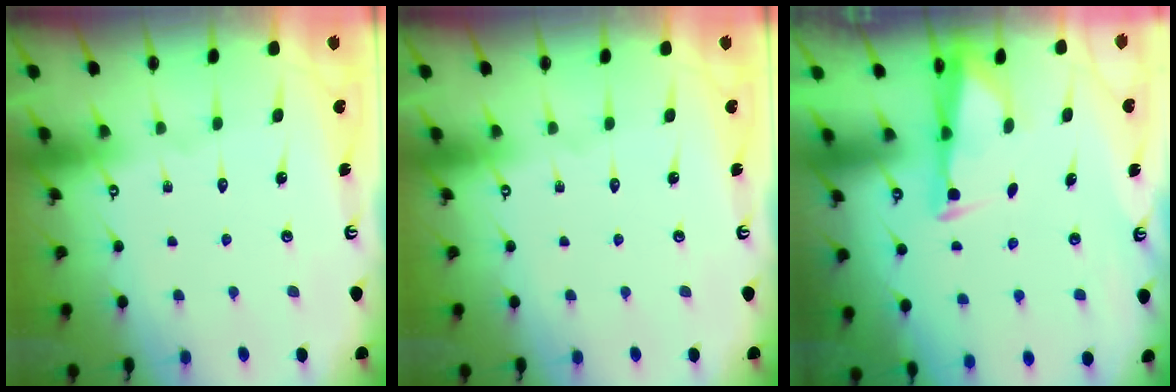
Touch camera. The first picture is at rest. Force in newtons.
{"total": 0.0}
{"total": 2.7, "press": 2.7, "slide": 0.6}